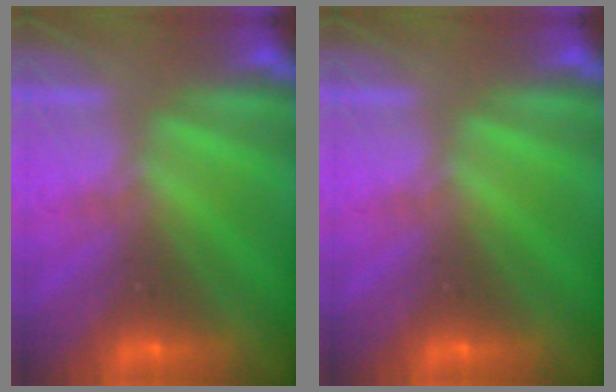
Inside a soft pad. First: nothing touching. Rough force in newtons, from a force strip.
{"total": 0.0}